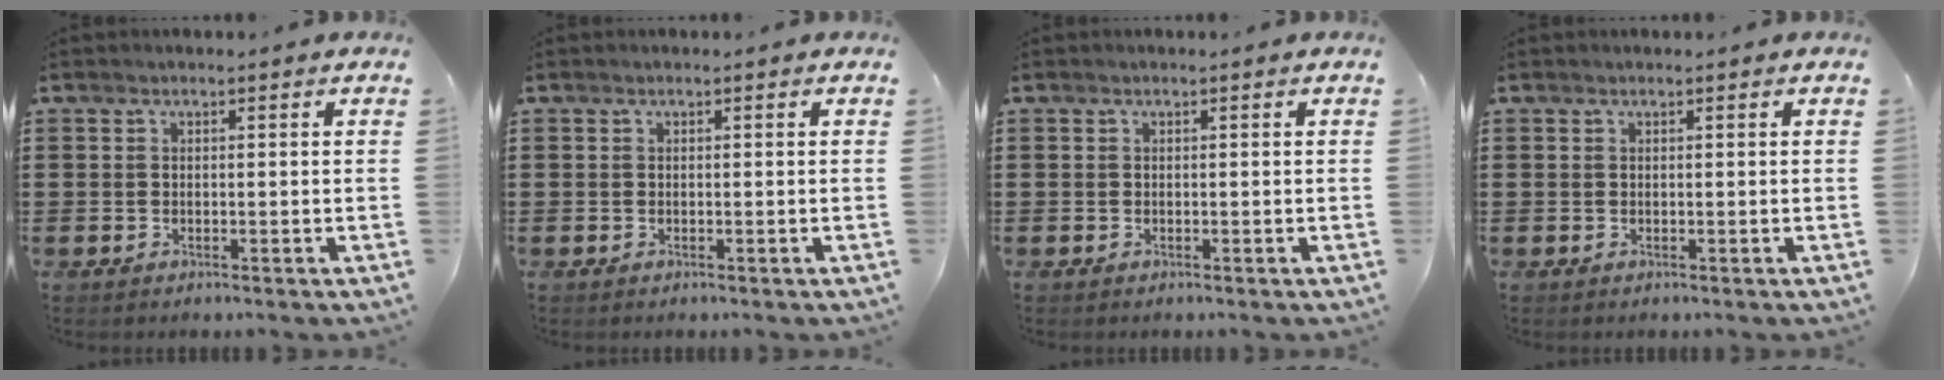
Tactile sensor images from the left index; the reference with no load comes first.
{"total": 0.0}
{"total": 0.0}
{"total": 0.0}